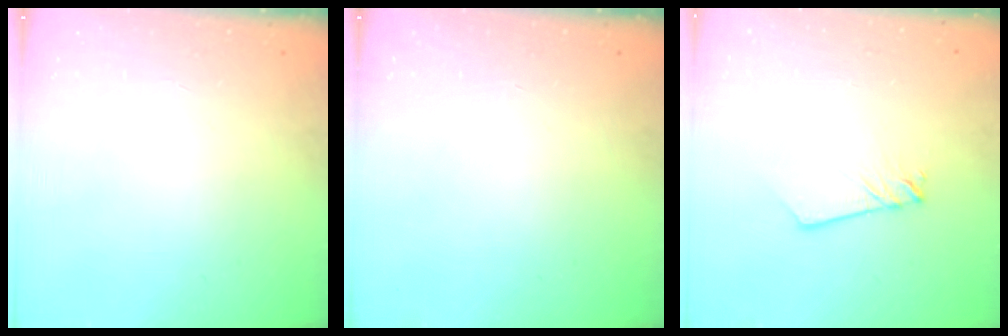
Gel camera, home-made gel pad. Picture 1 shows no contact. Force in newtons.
{"total": 0.0}
{"total": 2.4, "press": 2.4, "slide": 0.2}